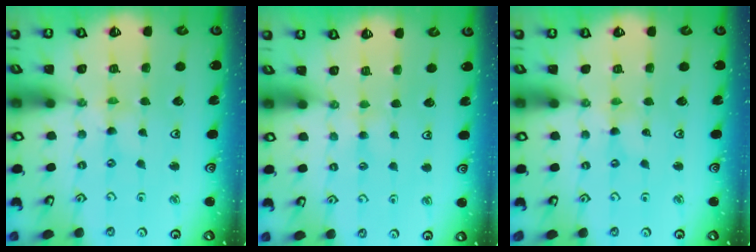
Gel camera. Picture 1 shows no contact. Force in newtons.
{"total": 1.9, "press": 1.9, "slide": 0.3}
{"total": 0.0}